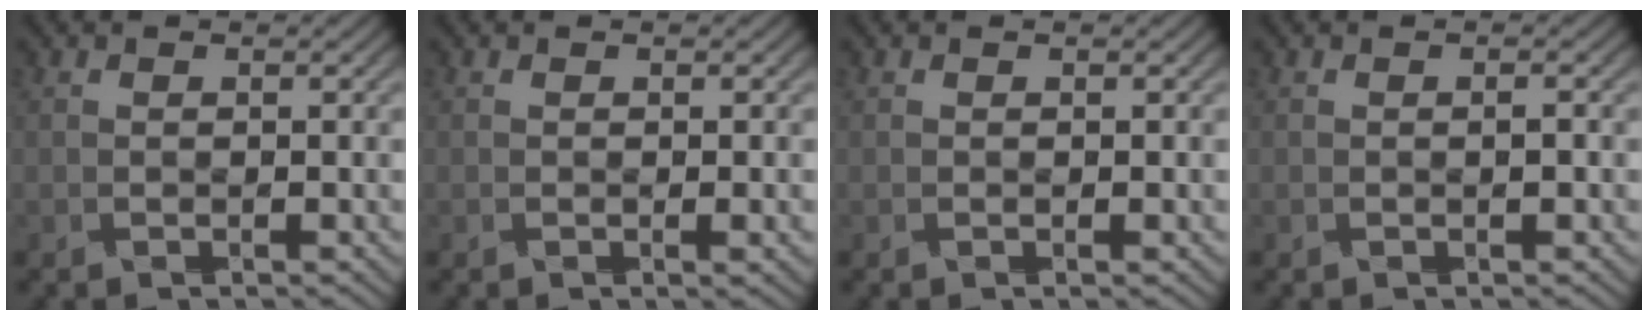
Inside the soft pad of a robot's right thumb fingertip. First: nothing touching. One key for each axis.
{"total": 1.1, "fx": -0.1, "fy": 0.2, "fz": 1.1, "tx": -0.017, "ty": -0.005, "tz": -0.002}
{"total": 0.0}
{"total": 0.7, "fx": 0.0, "fy": 0.1, "fz": 0.7, "tx": -0.010, "ty": 0.000, "tz": 0.000}